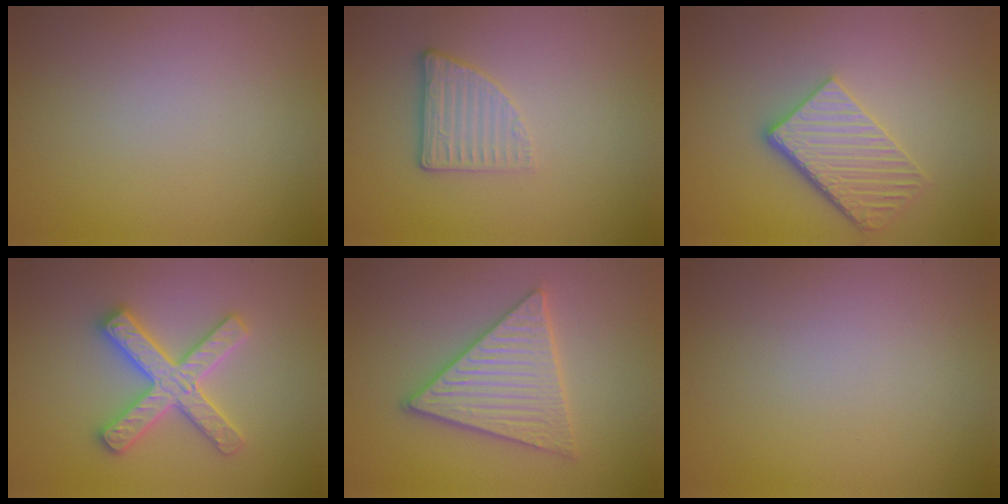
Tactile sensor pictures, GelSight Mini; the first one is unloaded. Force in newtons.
{"total": 2.7, "press": 2.3, "slide": 1.4}
{"total": 5.2, "press": 3.9, "slide": 3.4}
{"total": 5.1, "press": 5.0, "slide": 0.7}
{"total": 5.6, "press": 5.5, "slide": 0.7}
{"total": 0.0}